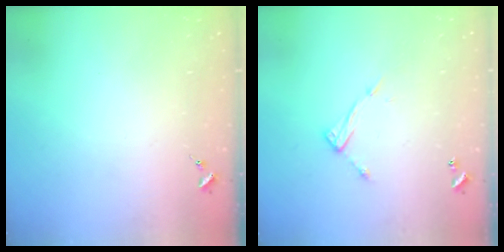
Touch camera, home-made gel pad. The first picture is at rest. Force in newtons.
{"total": 8.6, "press": 8.6, "slide": 0.4}